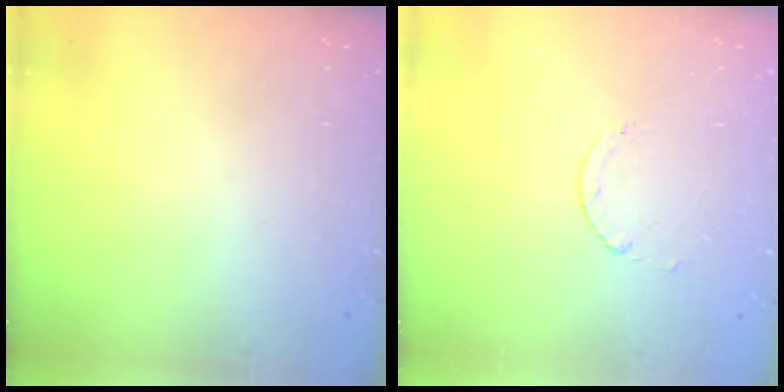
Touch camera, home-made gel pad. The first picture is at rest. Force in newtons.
{"total": 2.3, "press": 2.3, "slide": 0.3}